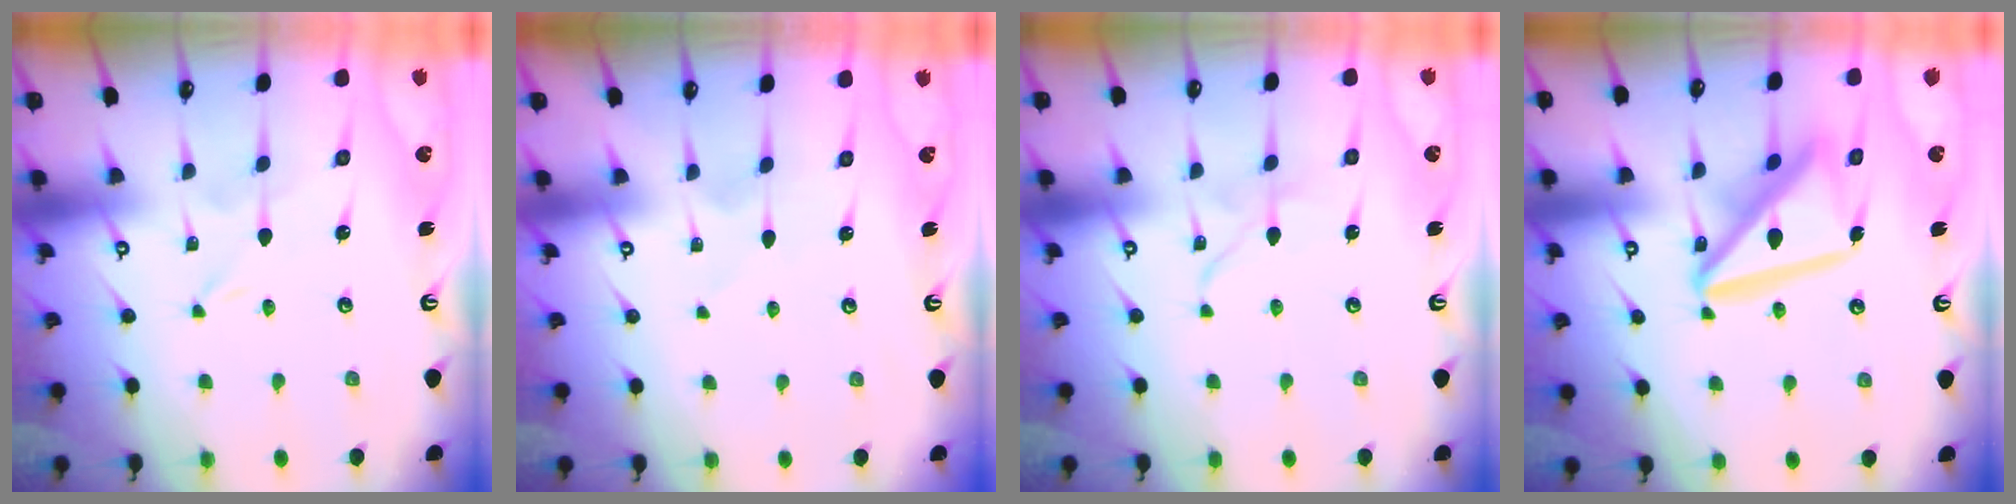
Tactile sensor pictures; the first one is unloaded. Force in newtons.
{"total": 1.9, "press": 1.8, "slide": 0.3}
{"total": 2.6, "press": 2.6, "slide": 0.1}
{"total": 15.9, "press": 15.8, "slide": 1.6}